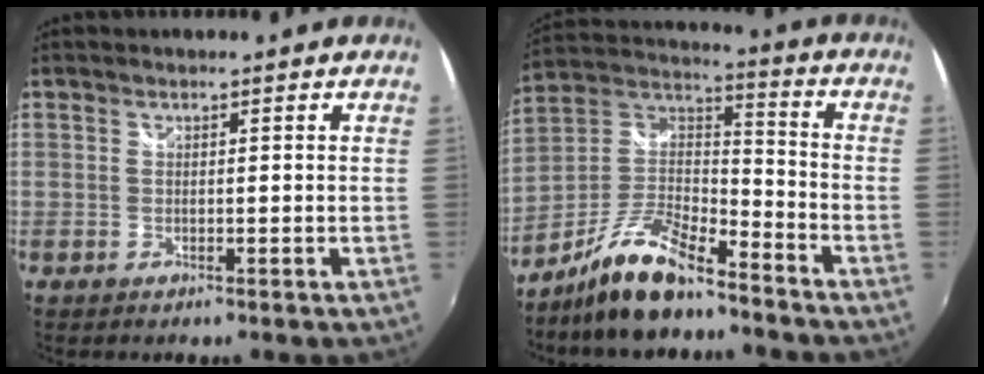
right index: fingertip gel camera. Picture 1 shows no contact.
{"total": 14.4, "force": [-10.5, 4.0, 9.0], "torque": [-0.199, 0.005, -0.199]}